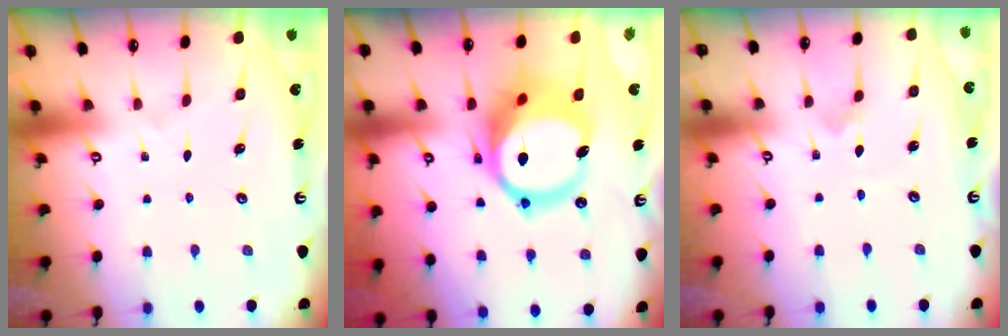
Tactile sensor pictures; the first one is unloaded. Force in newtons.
{"total": 16.6, "press": 16.5, "slide": 1.9}
{"total": 1.2, "press": 1.1, "slide": 0.2}